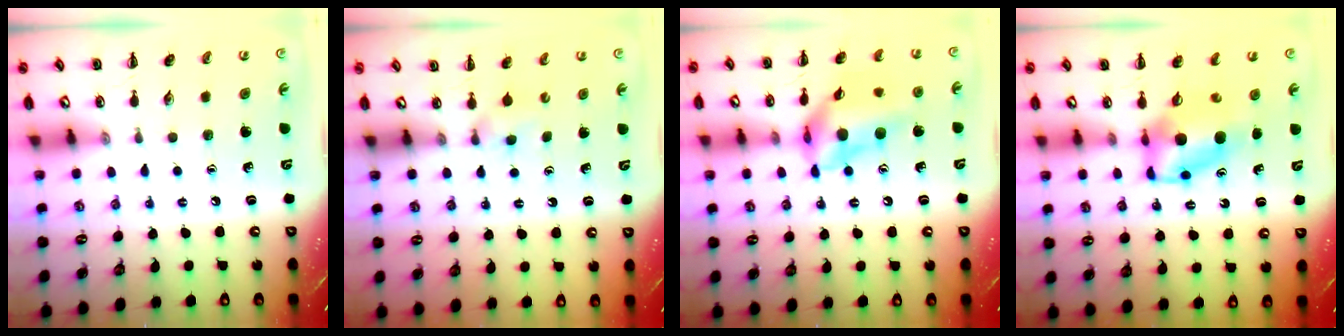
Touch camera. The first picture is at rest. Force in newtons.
{"total": 2.4, "press": 2.1, "slide": 1.0}
{"total": 13.8, "press": 13.0, "slide": 4.6}
{"total": 6.3, "press": 6.2, "slide": 1.0}